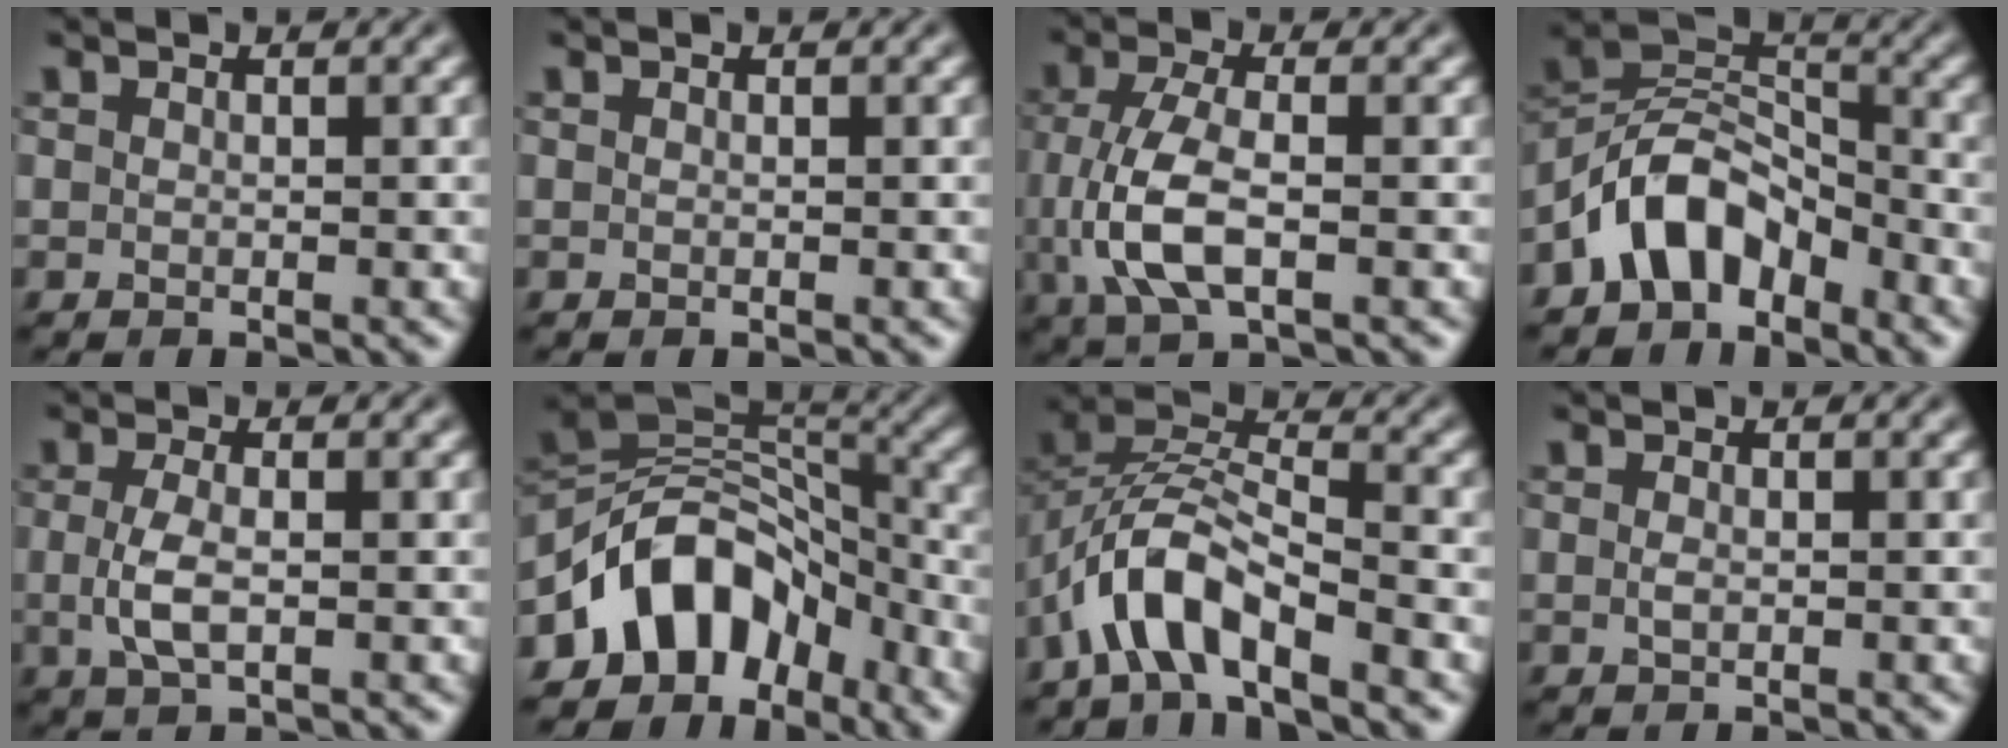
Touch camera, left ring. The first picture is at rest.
{"total": 0.0}
{"total": 6.0, "force": [-1.1, 2.6, 5.4], "torque": [-0.125, -0.005, -0.021]}
{"total": 6.5, "force": [-4.2, 3.7, 3.4], "torque": [-0.048, 0.011, -0.088]}
{"total": 2.9, "force": [-0.2, 1.1, 2.7], "torque": [-0.064, -0.004, -0.005]}
{"total": 9.6, "force": [-5.4, 6.1, 5.1], "torque": [-0.061, 0.019, -0.113]}
{"total": 6.5, "force": [-4.0, 2.4, 4.5], "torque": [-0.078, 0.010, -0.080]}
{"total": 0.6, "force": [0.0, 0.3, 0.6], "torque": [-0.014, -0.002, 0.000]}